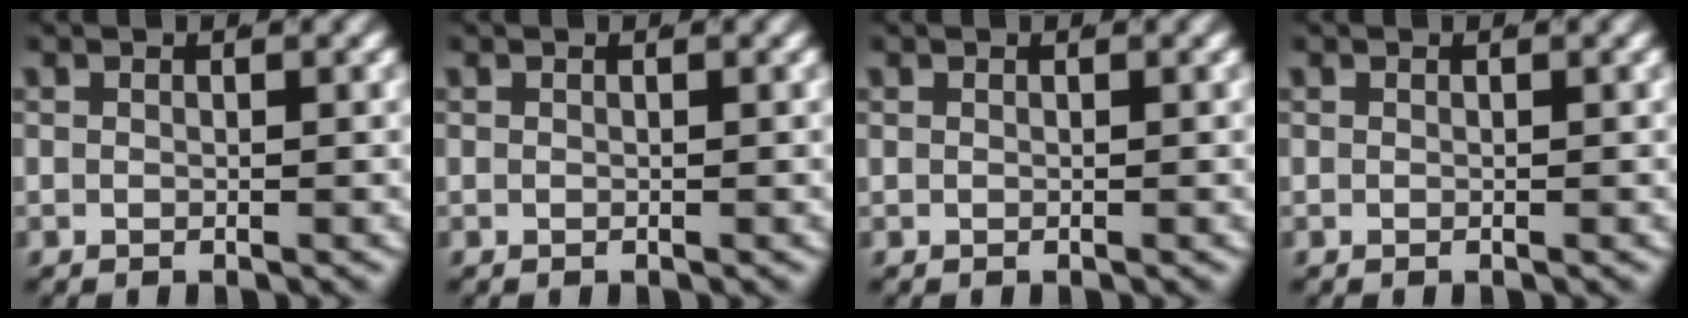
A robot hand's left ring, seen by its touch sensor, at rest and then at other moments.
{"total": 0.0}
{"total": 0.0}
{"total": 0.0}